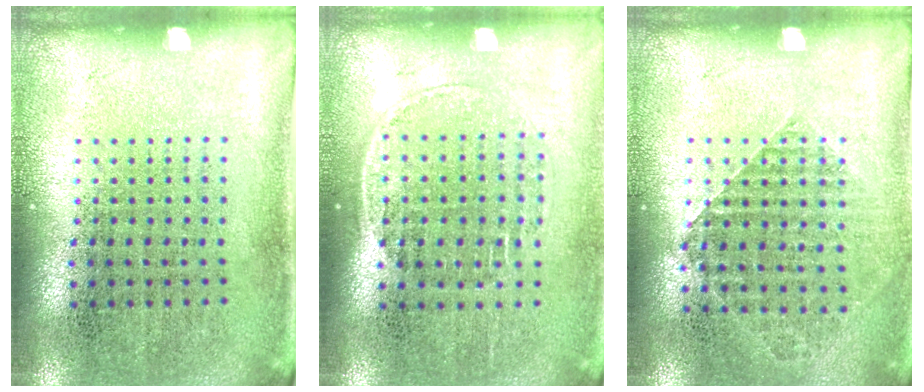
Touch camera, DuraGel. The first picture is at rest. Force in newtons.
{"total": 1.2, "press": 1.0, "slide": 0.7}
{"total": 1.0, "press": 1.0, "slide": 0.2}